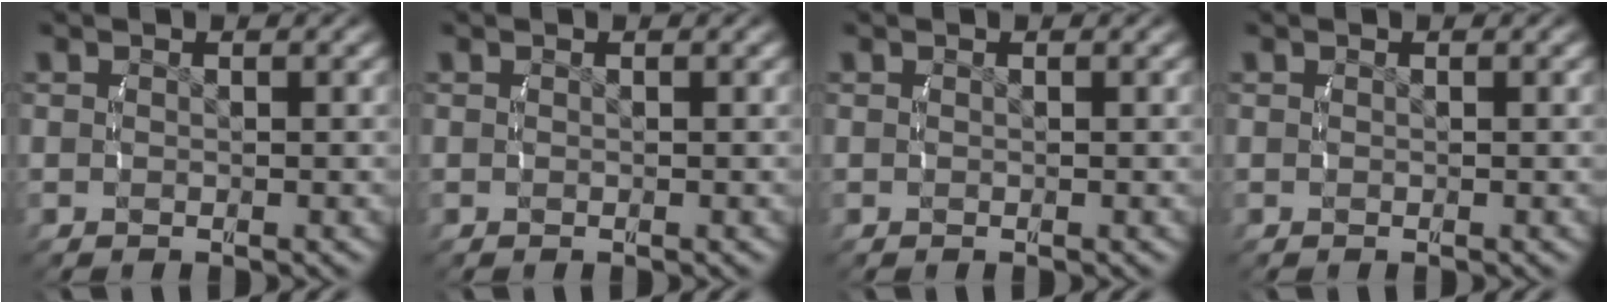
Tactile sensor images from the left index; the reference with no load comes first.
{"total": 0.0}
{"total": 0.0}
{"total": 0.0}